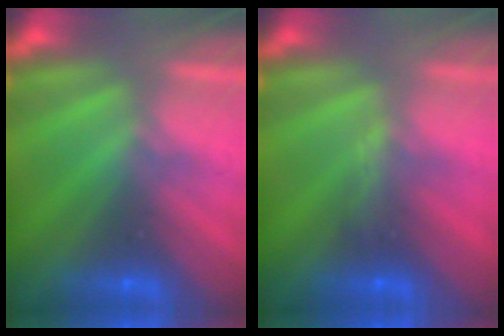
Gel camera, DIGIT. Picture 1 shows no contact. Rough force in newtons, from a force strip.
{"total": 2.9}